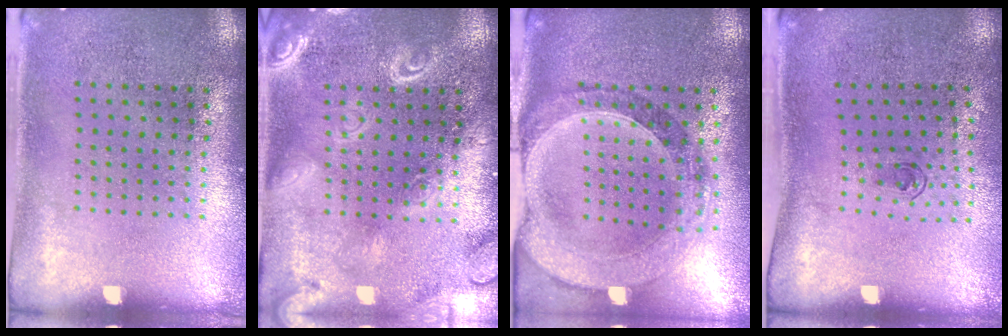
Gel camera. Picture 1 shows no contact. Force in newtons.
{"total": 3.9, "press": 3.8, "slide": 0.6}
{"total": 1.5, "press": 1.5, "slide": 0.3}
{"total": 0.6, "press": 0.3, "slide": 0.6}